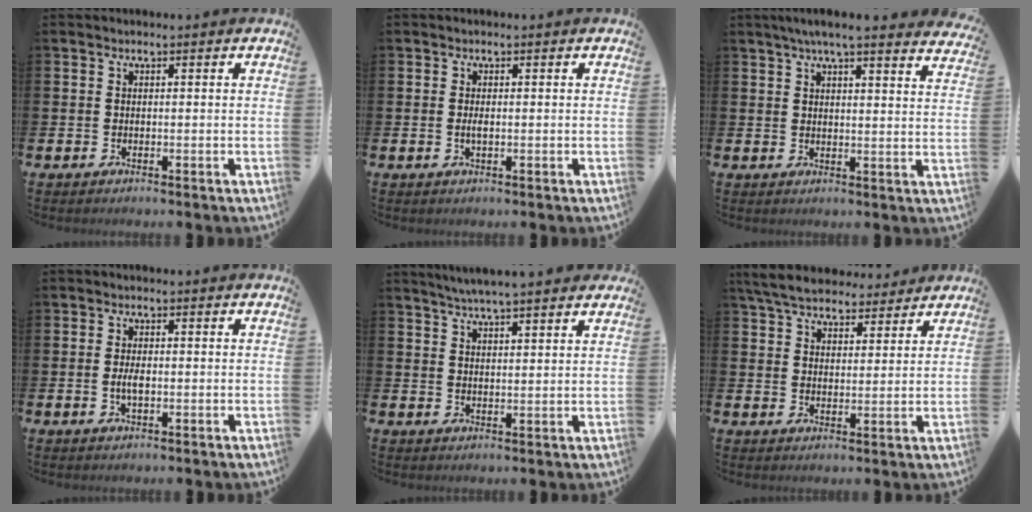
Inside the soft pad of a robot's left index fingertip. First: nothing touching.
{"total": 1.0, "force": [0.0, 0.4, 1.0], "torque": [-0.015, 0.000, -0.003]}
{"total": 5.3, "force": [4.9, 0.2, 2.1], "torque": [-0.046, -0.016, 0.085]}
{"total": 2.5, "force": [-0.2, 1.0, 2.2], "torque": [-0.036, -0.001, -0.006]}
{"total": 4.7, "force": [4.5, -0.1, 1.3], "torque": [-0.035, -0.014, 0.081]}
{"total": 6.5, "force": [6.0, 1.9, 1.4], "torque": [-0.045, -0.024, 0.108]}